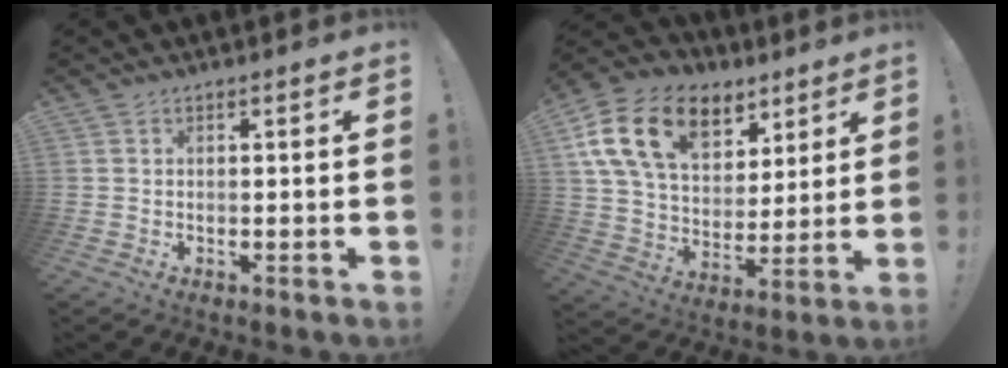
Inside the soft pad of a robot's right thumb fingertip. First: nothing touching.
{"total": 20.6, "force": [9.7, 13.7, 12.0], "torque": [-0.212, -0.034, 0.179]}